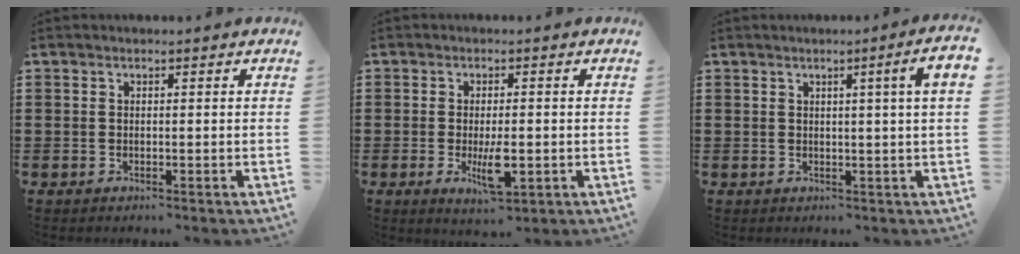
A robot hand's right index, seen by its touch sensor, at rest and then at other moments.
{"total": 5.5, "force": [-1.3, 1.8, 5.0], "torque": [-0.089, -0.010, -0.025]}
{"total": 3.8, "force": [1.0, -0.7, 3.6], "torque": [-0.058, -0.010, 0.011]}